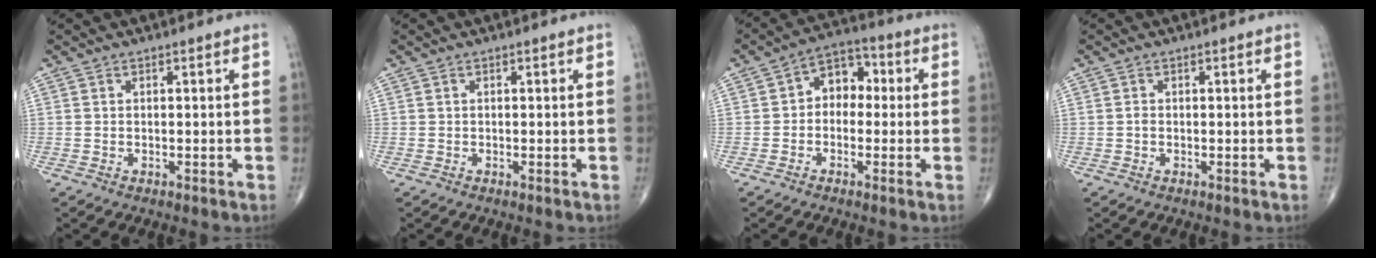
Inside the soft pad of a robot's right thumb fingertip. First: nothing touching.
{"total": 0.0}
{"total": 7.3, "force": [0.1, 5.4, 4.9], "torque": [-0.040, 0.030, -0.016]}
{"total": 0.6, "force": [-0.2, 0.4, 0.4], "torque": [-0.006, 0.001, -0.006]}